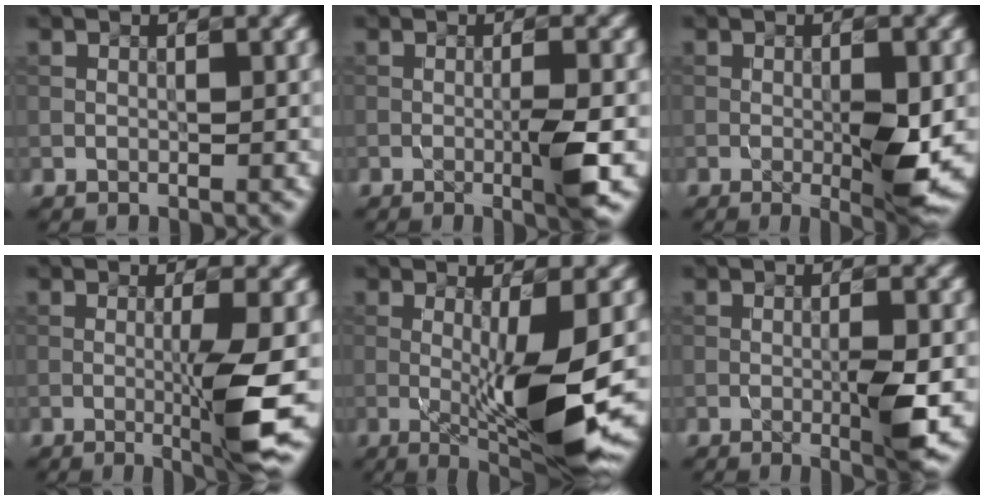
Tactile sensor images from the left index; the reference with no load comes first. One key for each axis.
{"total": 3.6, "fx": -0.8, "fy": 0.4, "fz": 3.5, "tx": -0.055, "ty": -0.002, "tz": -0.008}
{"total": 4.9, "fx": -0.8, "fy": 0.6, "fz": 4.8, "tx": -0.082, "ty": -0.009, "tz": -0.001}
{"total": 5.2, "fx": -1.0, "fy": 0.3, "fz": 5.1, "tx": -0.084, "ty": -0.008, "tz": -0.010}
{"total": 7.9, "fx": -1.1, "fy": 1.3, "fz": 7.7, "tx": -0.123, "ty": -0.019, "tz": -0.006}
{"total": 4.0, "fx": -0.8, "fy": 0.5, "fz": 3.9, "tx": -0.063, "ty": -0.005, "tz": -0.005}